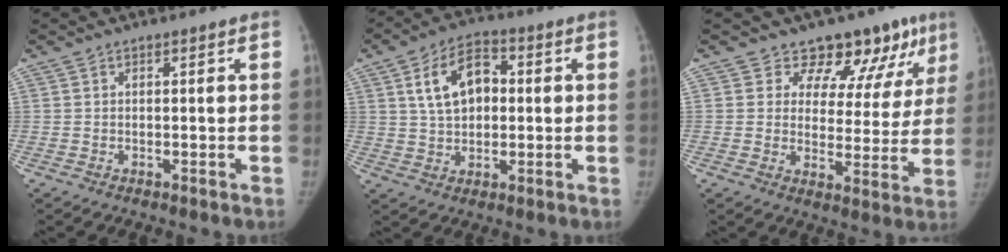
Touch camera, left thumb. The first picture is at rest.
{"total": 10.2, "force": [2.1, 6.7, 7.4], "torque": [-0.110, 0.010, 0.031]}
{"total": 13.0, "force": [9.6, 7.4, 4.9], "torque": [-0.006, -0.052, 0.105]}